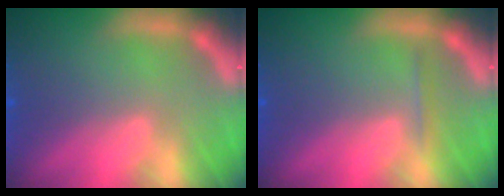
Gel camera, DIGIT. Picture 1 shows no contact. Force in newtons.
{"total": 0.9}